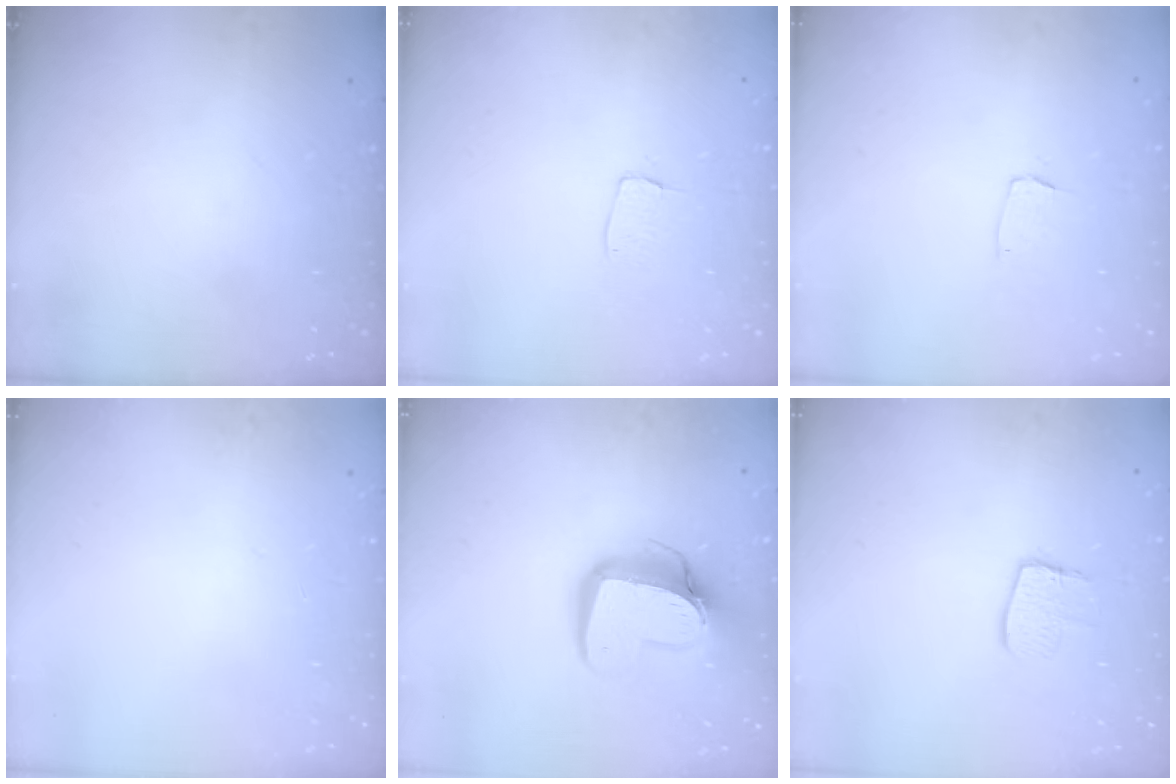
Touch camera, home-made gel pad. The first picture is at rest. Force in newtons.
{"total": 4.6, "press": 4.6, "slide": 0.3}
{"total": 3.6, "press": 3.6, "slide": 0.3}
{"total": 0.0}
{"total": 14.7, "press": 14.6, "slide": 1.4}
{"total": 8.0, "press": 8.0, "slide": 0.5}